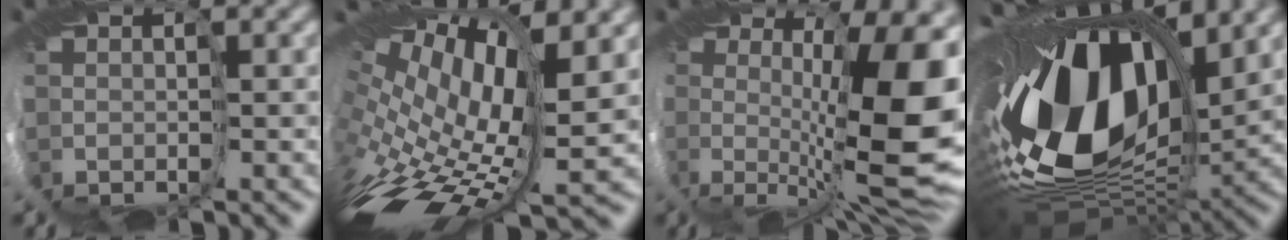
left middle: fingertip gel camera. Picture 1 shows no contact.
{"total": 13.0, "force": [2.1, 6.7, 10.9], "torque": [-0.223, -0.020, 0.079]}
{"total": 10.2, "force": [0.3, 1.2, 10.1], "torque": [-0.134, -0.001, 0.011]}
{"total": 18.4, "force": [2.5, 9.9, 15.3], "torque": [-0.313, -0.020, 0.047]}